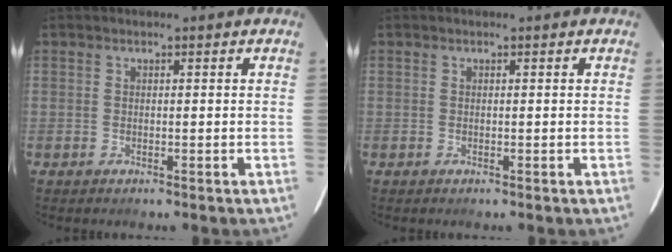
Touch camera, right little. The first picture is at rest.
{"total": 0.0}